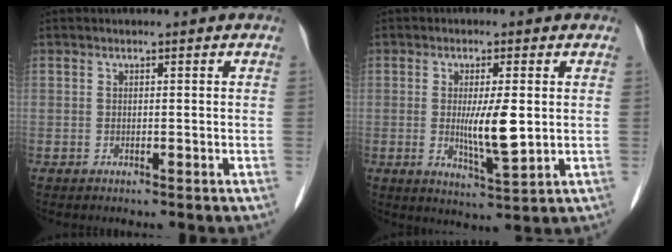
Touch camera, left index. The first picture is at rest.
{"total": 6.6, "force": [0.2, 1.2, 6.4], "torque": [-0.115, -0.014, 0.006]}